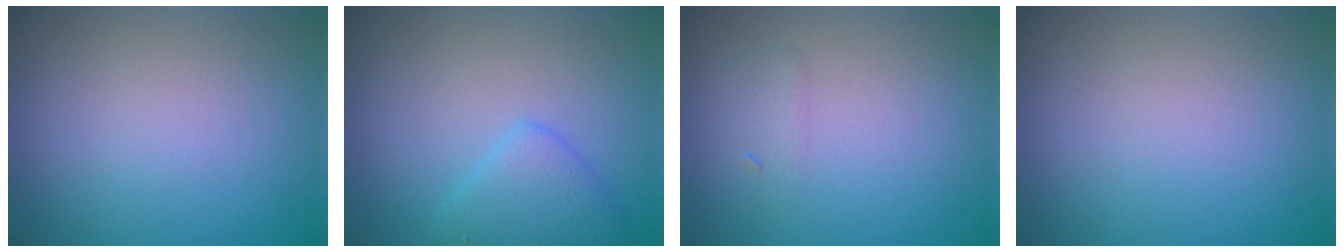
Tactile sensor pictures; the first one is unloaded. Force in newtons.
{"total": 2.8, "press": 2.8, "slide": 0.2}
{"total": 1.0, "press": 1.0, "slide": 0.1}
{"total": 0.0}